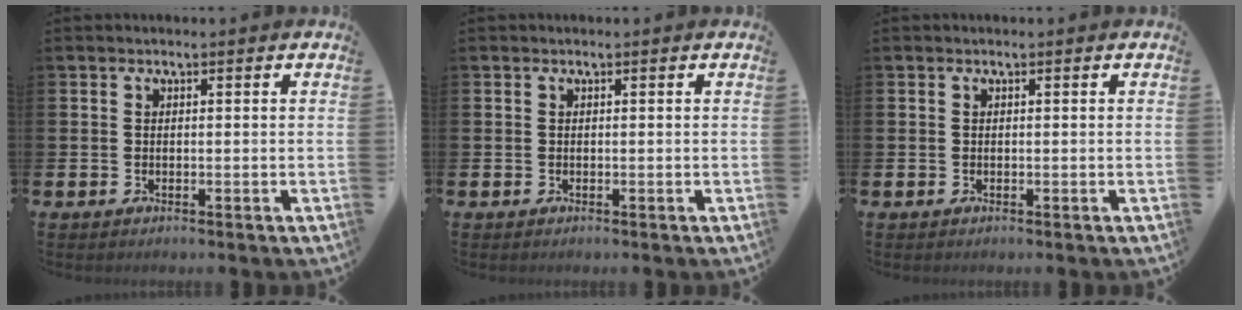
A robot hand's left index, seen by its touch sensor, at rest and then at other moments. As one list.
[{"total": 0.0}, {"total": 0.0}]